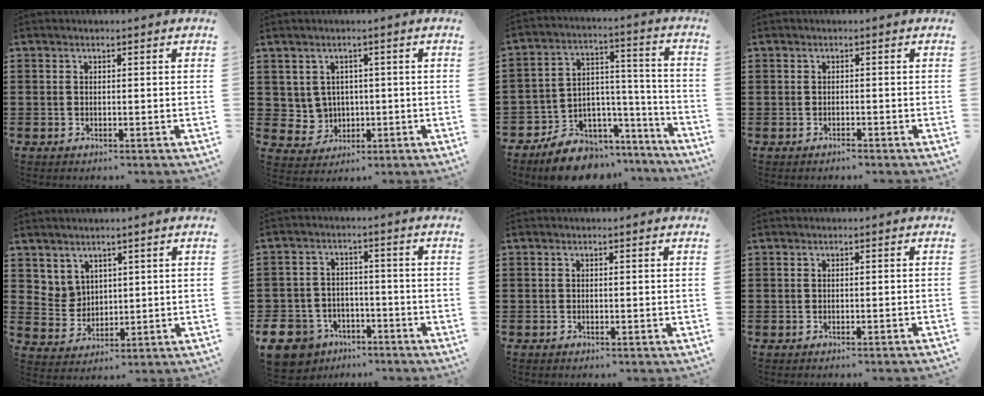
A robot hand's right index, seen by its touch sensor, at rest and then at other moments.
{"total": 3.6, "force": [0.9, 3.5, 0.7], "torque": [-0.033, 0.005, 0.016]}
{"total": 8.3, "force": [-6.8, 4.7, 1.2], "torque": [-0.026, 0.023, -0.121]}
{"total": 0.7, "force": [-0.7, 0.2, 0.0], "torque": [-0.002, 0.002, -0.016]}
{"total": 4.4, "force": [3.0, 3.3, 0.5], "torque": [-0.029, 0.002, 0.057]}
{"total": 7.5, "force": [-5.4, 4.8, 2.3], "torque": [-0.081, 0.021, -0.109]}
{"total": 0.0}
{"total": 0.6, "force": [-0.6, -0.2, 0.2], "torque": [-0.005, -0.004, -0.010]}